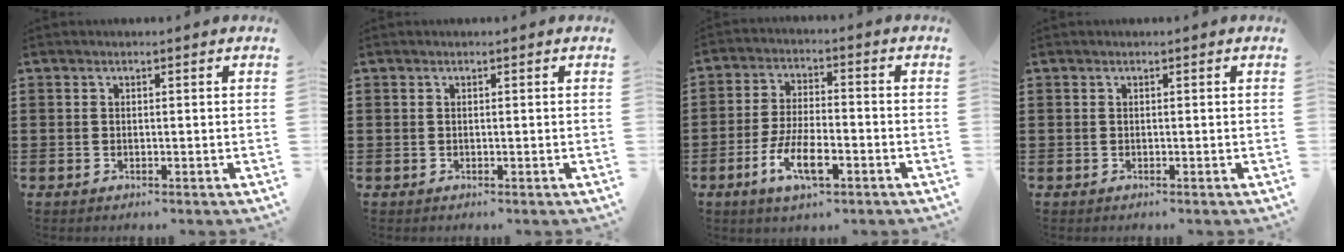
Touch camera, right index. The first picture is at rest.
{"total": 0.0}
{"total": 8.3, "force": [-3.8, 2.8, 6.8], "torque": [-0.151, -0.012, -0.072]}
{"total": 0.0}